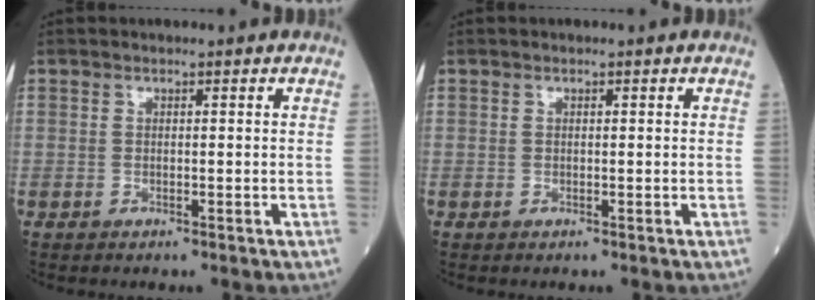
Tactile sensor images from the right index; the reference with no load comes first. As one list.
[{"total": 0.0}]